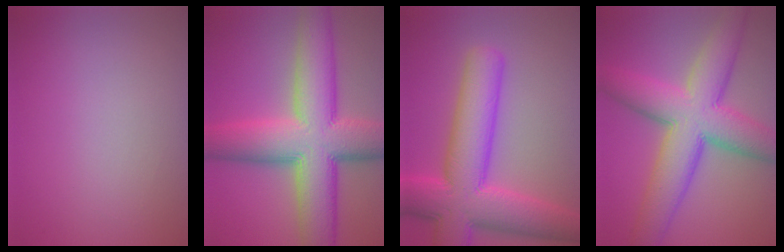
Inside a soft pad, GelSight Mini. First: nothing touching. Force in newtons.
{"total": 12.8, "press": 12.8, "slide": 0.5}
{"total": 10.9, "press": 10.9, "slide": 0.4}
{"total": 10.0, "press": 10.0, "slide": 0.2}